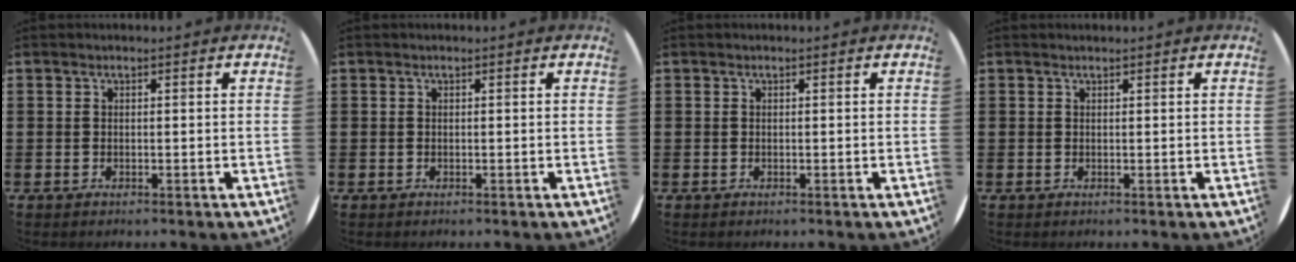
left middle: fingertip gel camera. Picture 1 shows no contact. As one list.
[{"total": 0.0}, {"total": 0.0}, {"total": 0.0}]